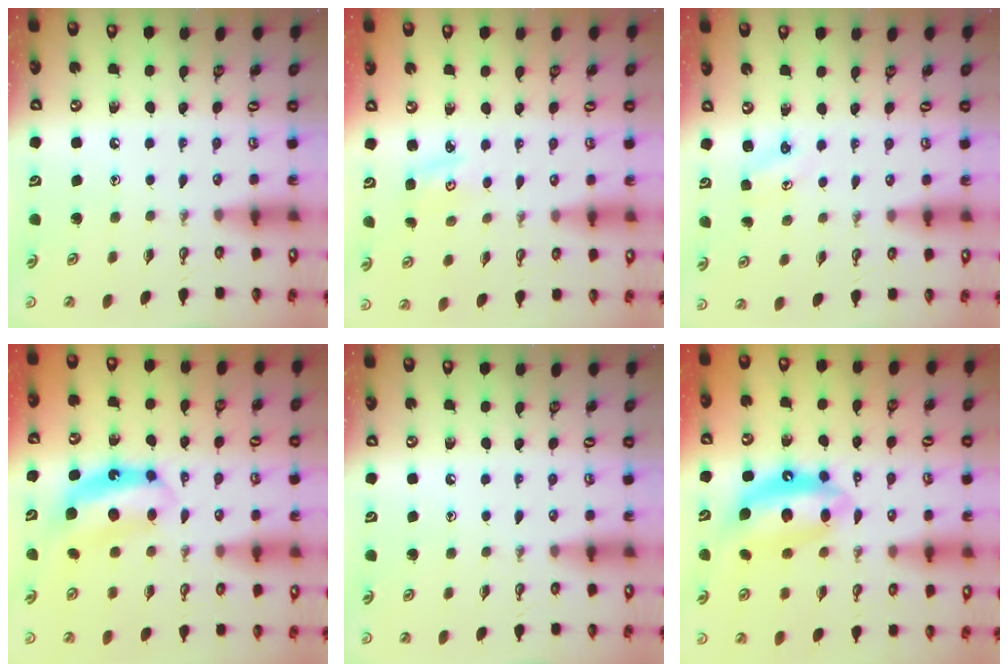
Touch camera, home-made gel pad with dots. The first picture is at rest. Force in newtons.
{"total": 2.7, "press": 2.7, "slide": 0.4}
{"total": 2.5, "press": 2.5, "slide": 0.3}
{"total": 6.9, "press": 6.9, "slide": 0.4}
{"total": 0.0}
{"total": 11.6, "press": 11.6, "slide": 1.3}